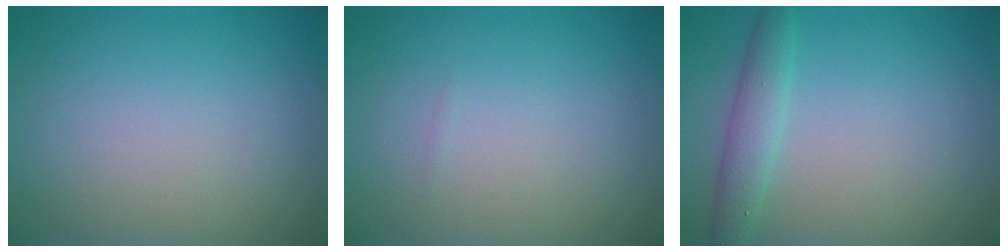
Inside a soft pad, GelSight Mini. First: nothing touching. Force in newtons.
{"total": 0.0}
{"total": 1.9, "press": 1.9, "slide": 0.1}